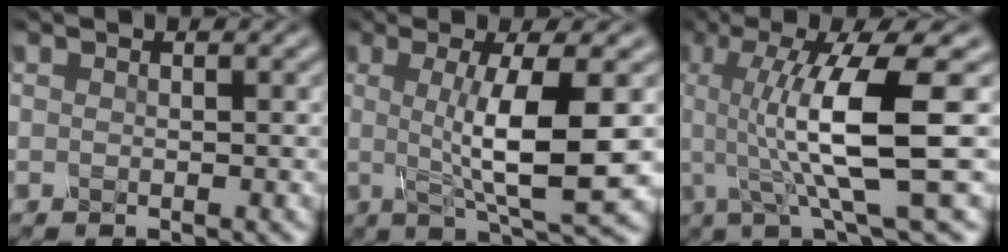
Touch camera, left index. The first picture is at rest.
{"total": 8.0, "force": [0.2, 1.5, 7.9], "torque": [-0.116, -0.005, 0.005]}
{"total": 9.8, "force": [0.5, 2.0, 9.6], "torque": [-0.141, 0.000, 0.010]}